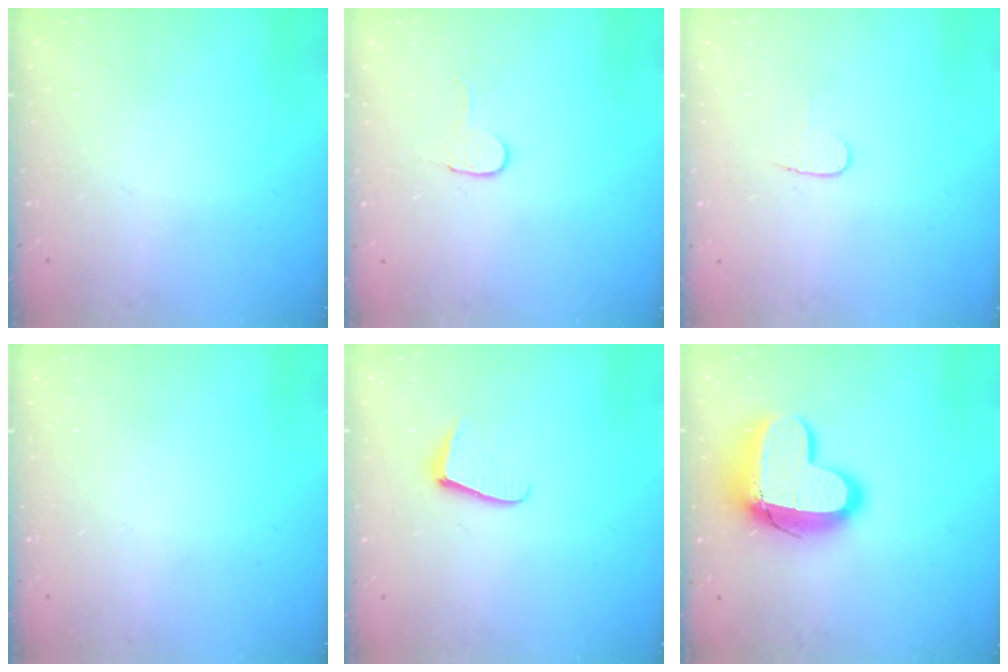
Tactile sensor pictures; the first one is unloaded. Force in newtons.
{"total": 2.7, "press": 2.7, "slide": 0.2}
{"total": 4.0, "press": 4.0, "slide": 0.4}
{"total": 0.0}
{"total": 5.7, "press": 5.7, "slide": 0.6}
{"total": 15.2, "press": 15.2, "slide": 1.4}